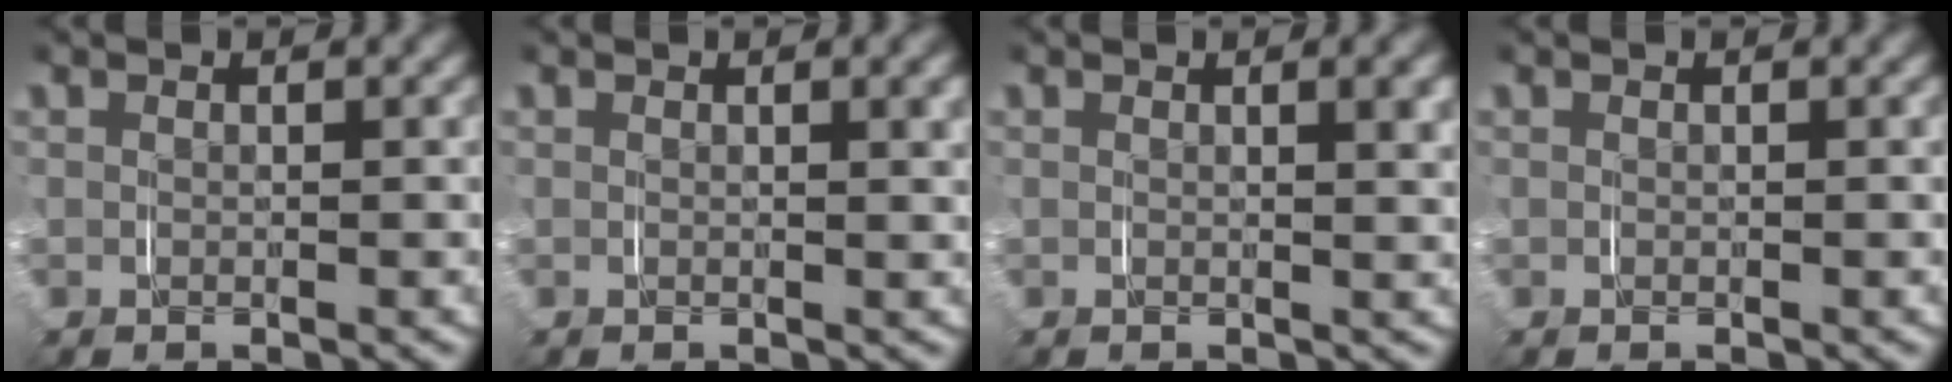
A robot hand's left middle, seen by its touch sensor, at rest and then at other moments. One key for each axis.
{"total": 0.7, "fx": 0.5, "fy": -0.4, "fz": 0.3, "tx": 0.000, "ty": 0.006, "tz": 0.008}
{"total": 1.0, "fx": 0.7, "fy": -0.4, "fz": 0.6, "tx": -0.002, "ty": 0.007, "tz": 0.011}
{"total": 0.0}